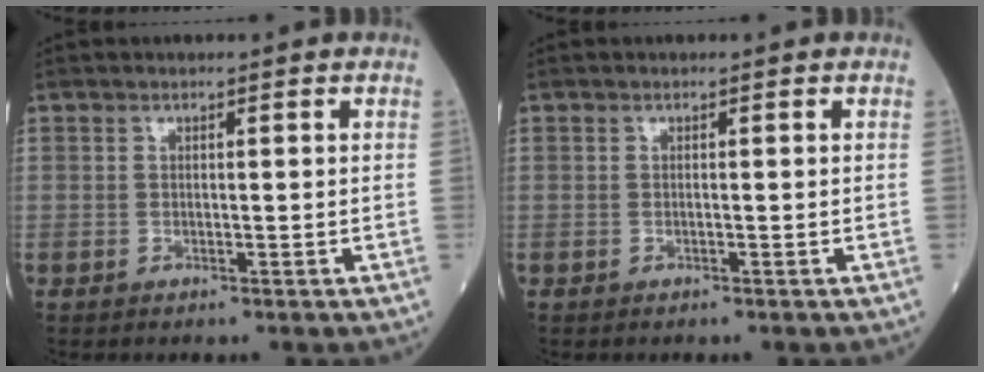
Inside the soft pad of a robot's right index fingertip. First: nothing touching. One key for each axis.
{"total": 0.0}